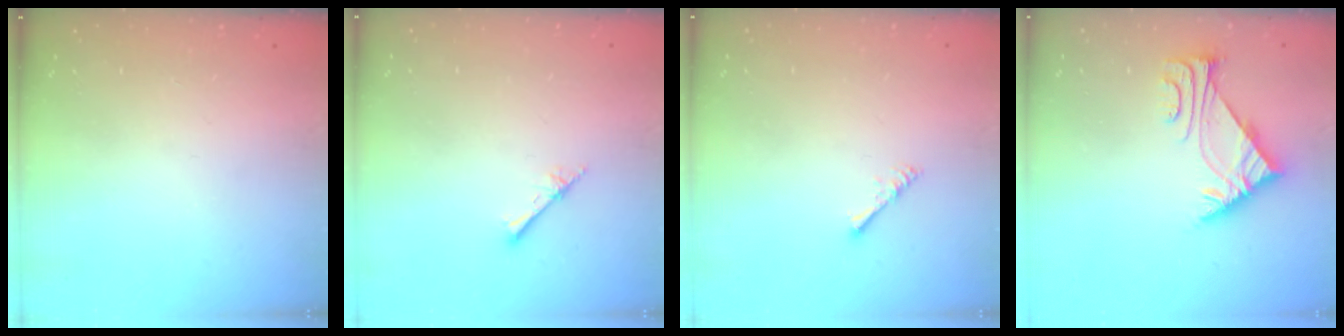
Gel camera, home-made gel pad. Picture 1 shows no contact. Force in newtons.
{"total": 2.6, "press": 2.6, "slide": 0.3}
{"total": 2.2, "press": 2.1, "slide": 0.5}
{"total": 6.0, "press": 5.9, "slide": 1.0}